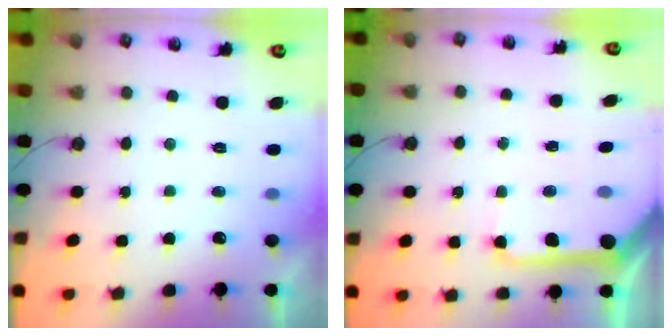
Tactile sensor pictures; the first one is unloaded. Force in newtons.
{"total": 11.1, "press": 11.0, "slide": 1.3}